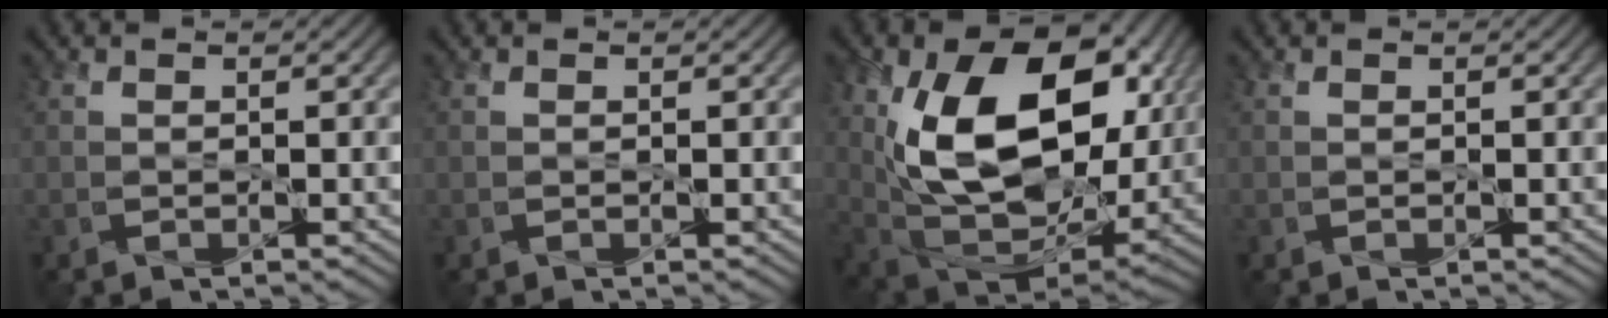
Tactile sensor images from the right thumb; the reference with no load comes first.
{"total": 0.0}
{"total": 18.4, "force": [4.8, 11.4, 13.6], "torque": [-0.248, -0.013, 0.090]}
{"total": 0.0}